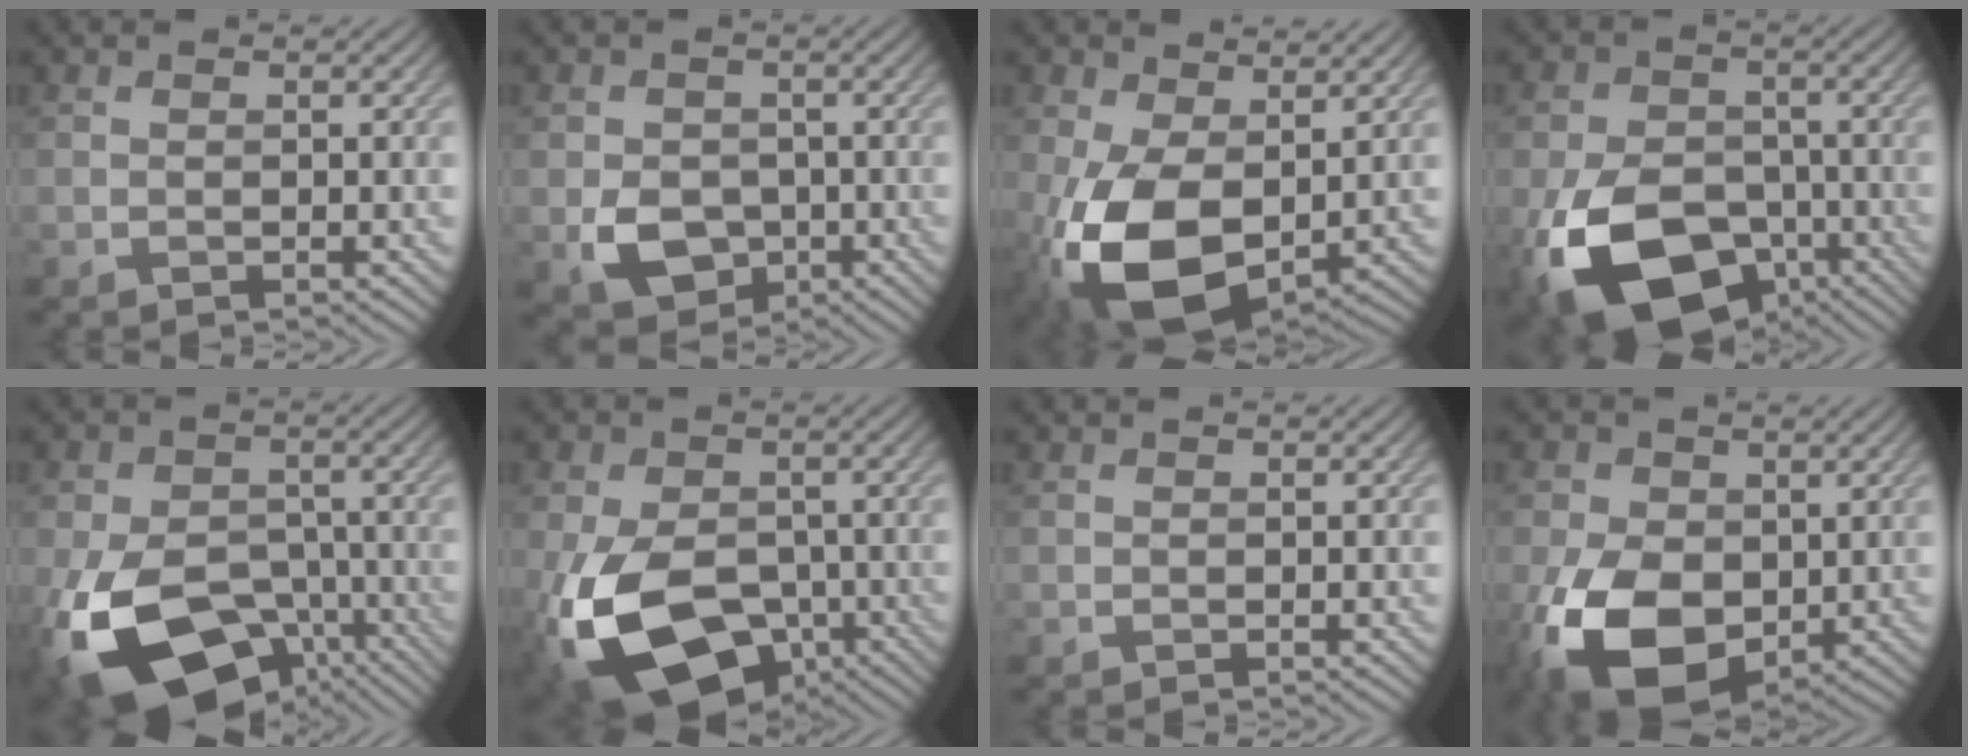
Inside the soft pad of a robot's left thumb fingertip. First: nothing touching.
{"total": 5.8, "force": [-1.7, 4.5, 3.2], "torque": [-0.066, -0.014, -0.034]}
{"total": 12.5, "force": [-1.3, 7.7, 9.8], "torque": [-0.230, -0.026, -0.020]}
{"total": 16.7, "force": [-7.3, 10.9, 10.4], "torque": [-0.220, -0.042, -0.116]}
{"total": 17.9, "force": [-7.8, 11.5, 11.3], "torque": [-0.237, -0.047, -0.113]}
{"total": 16.7, "force": [-6.3, 10.8, 11.1], "torque": [-0.236, -0.050, -0.095]}
{"total": 0.0}
{"total": 12.8, "force": [-2.7, 8.5, 9.2], "torque": [-0.219, -0.026, -0.052]}